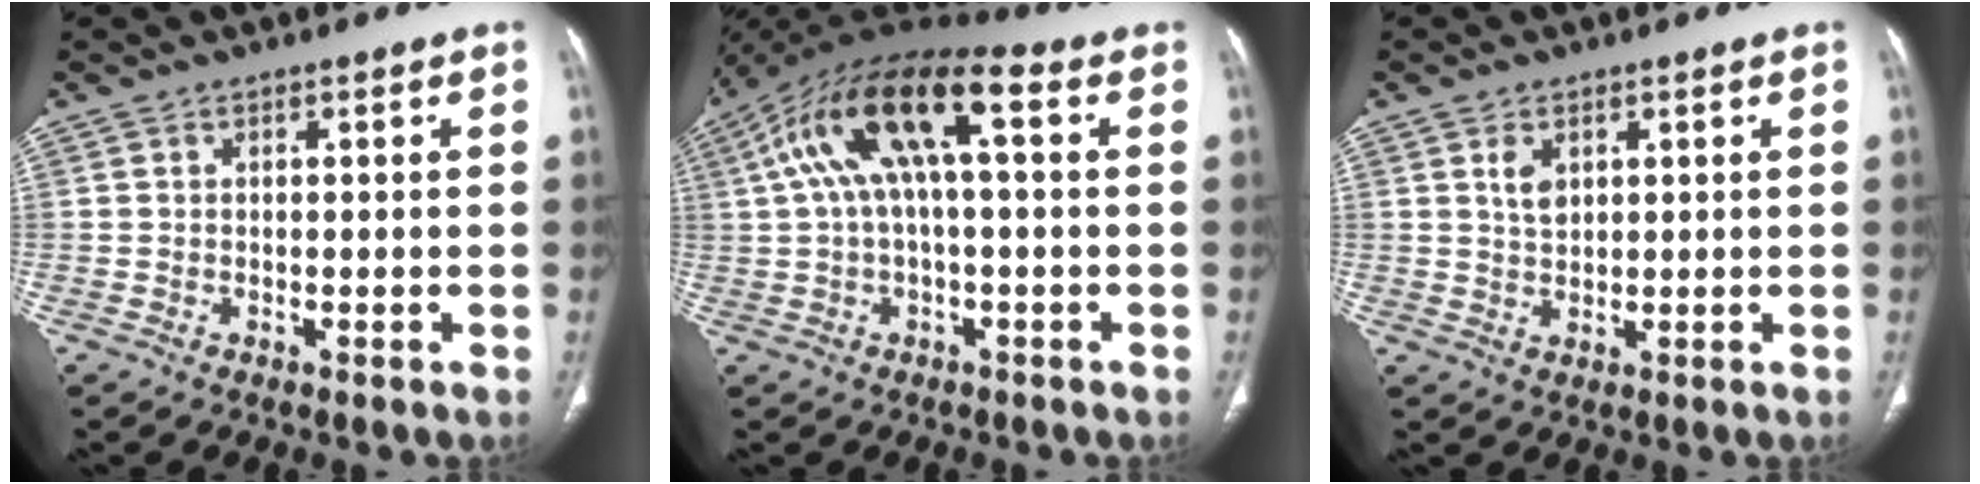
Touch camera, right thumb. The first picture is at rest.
{"total": 15.2, "force": [3.5, 5.5, 13.7], "torque": [-0.270, 0.048, 0.056]}
{"total": 3.2, "force": [1.4, 2.0, 2.1], "torque": [-0.032, -0.008, 0.030]}